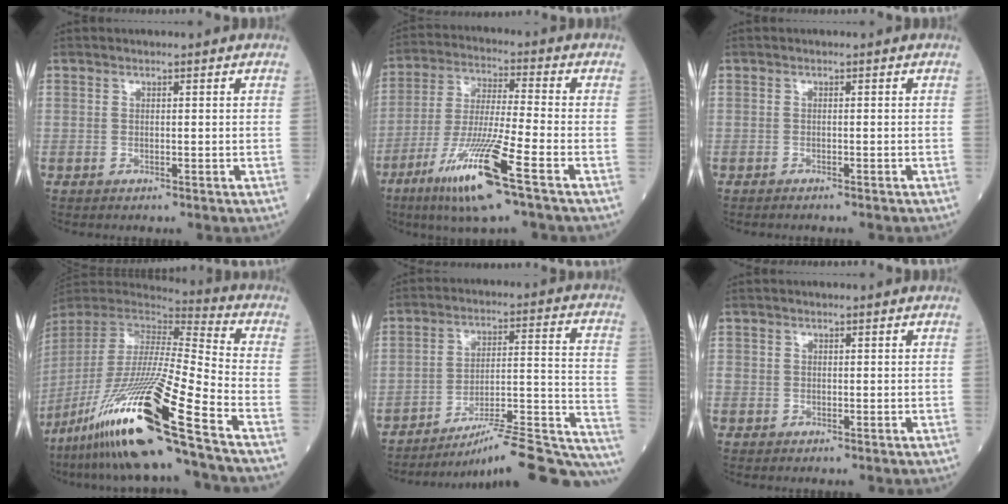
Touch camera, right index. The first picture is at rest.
{"total": 13.9, "force": [-7.3, -0.2, 11.8], "torque": [-0.239, -0.031, -0.137]}
{"total": 2.2, "force": [-2.0, 0.0, 1.0], "torque": [-0.015, -0.002, -0.023]}
{"total": 25.8, "force": [-16.3, -0.9, 20.0], "torque": [-0.402, -0.056, -0.306]}
{"total": 20.8, "force": [-17.7, 1.2, 10.9], "torque": [-0.085, 0.028, -0.254]}
{"total": 1.2, "force": [-0.4, 1.0, 0.4], "torque": [-0.008, 0.007, -0.009]}